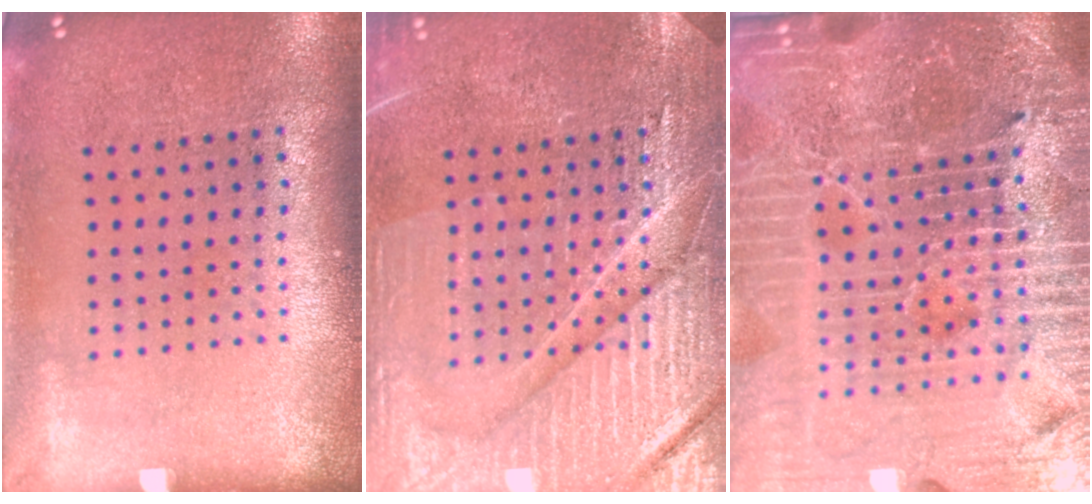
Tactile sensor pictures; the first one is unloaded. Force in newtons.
{"total": 4.5, "press": 4.5, "slide": 0.6}
{"total": 7.3, "press": 6.3, "slide": 3.7}